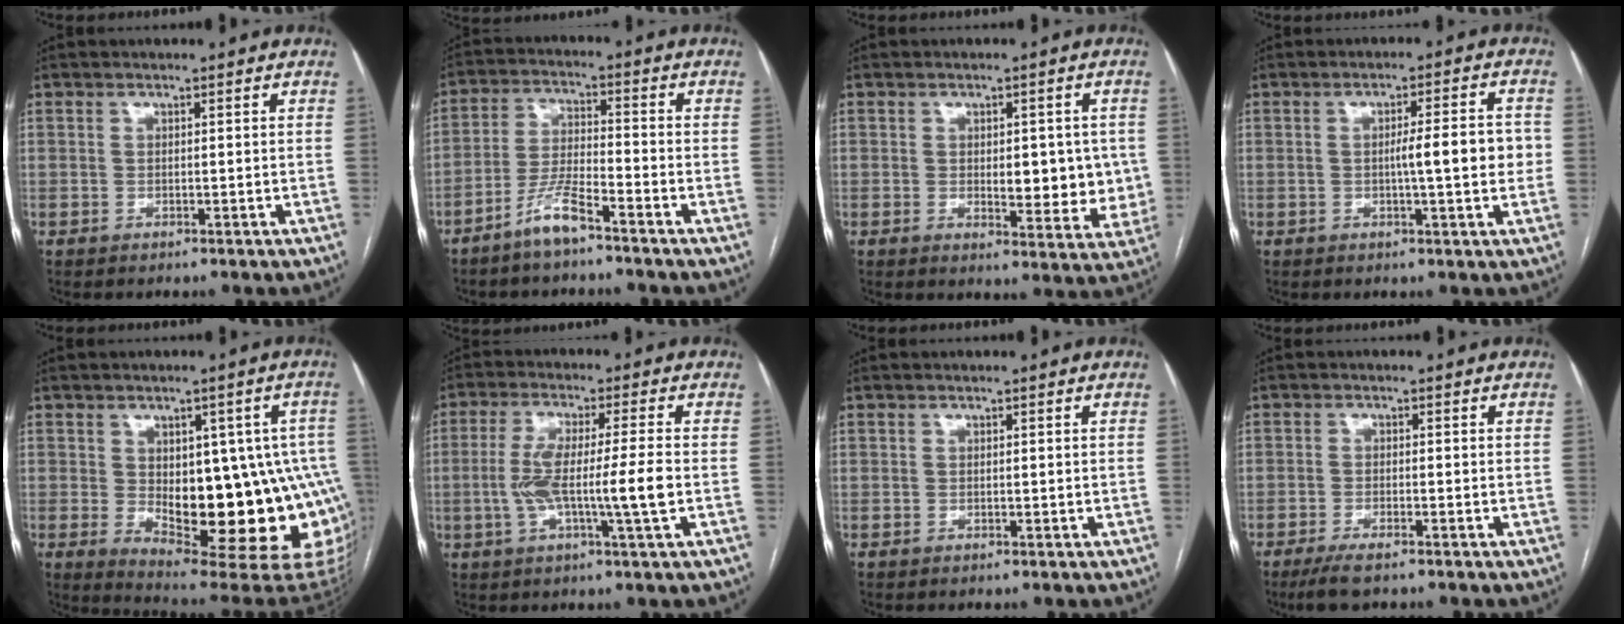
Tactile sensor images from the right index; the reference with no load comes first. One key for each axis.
{"total": 6.3, "fx": -4.7, "fy": 0.6, "fz": 4.1, "tx": -0.092, "ty": -0.005, "tz": -0.095}
{"total": 8.9, "fx": 0.1, "fy": 4.3, "fz": 7.8, "tx": -0.083, "ty": 0.002, "tz": 0.014}
{"total": 6.6, "fx": -0.3, "fy": 0.8, "fz": 6.6, "tx": -0.098, "ty": 0.010, "tz": -0.005}
{"total": 21.5, "fx": -2.4, "fy": 8.7, "fz": 19.5, "tx": -0.174, "ty": 0.013, "tz": -0.002}
{"total": 9.9, "fx": -1.4, "fy": -0.2, "fz": 9.8, "tx": -0.184, "ty": 0.002, "tz": -0.028}
{"total": 0.0}
{"total": 4.2, "fx": -3.1, "fy": 0.7, "fz": 2.7, "tx": -0.058, "ty": -0.009, "tz": -0.055}